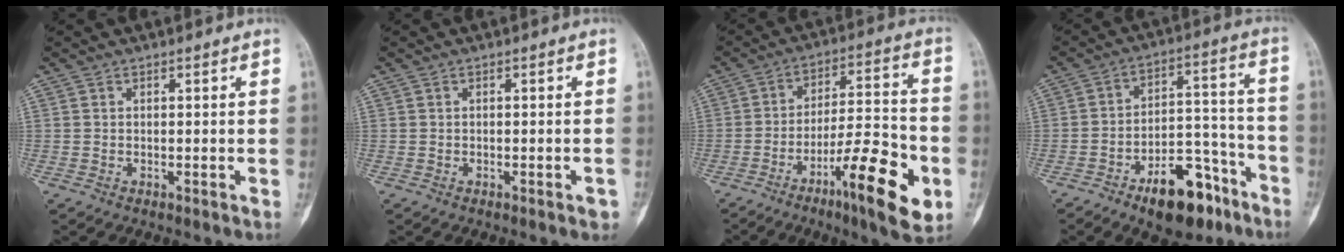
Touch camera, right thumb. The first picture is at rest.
{"total": 1.3, "force": [-0.7, 0.5, 1.0], "torque": [-0.014, 0.004, -0.007]}
{"total": 17.2, "force": [-7.2, 4.0, 15.1], "torque": [-0.229, 0.035, -0.109]}
{"total": 15.4, "force": [-9.6, 7.3, 9.6], "torque": [-0.110, 0.083, -0.144]}